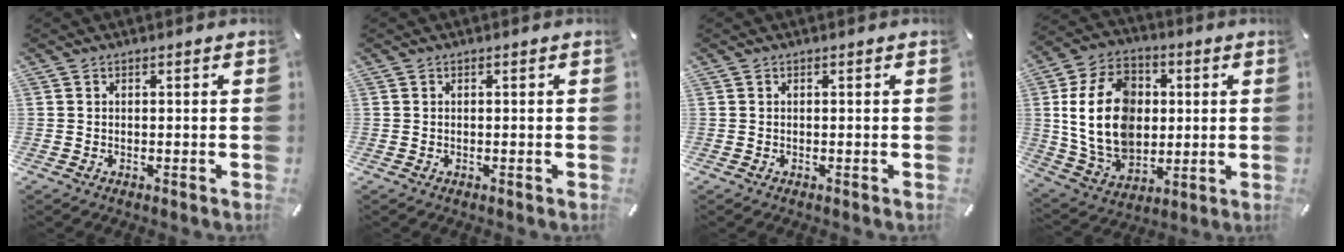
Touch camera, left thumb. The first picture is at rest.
{"total": 0.0}
{"total": 0.0}
{"total": 18.9, "force": [1.6, 14.4, 12.2], "torque": [-0.254, 0.006, 0.028]}